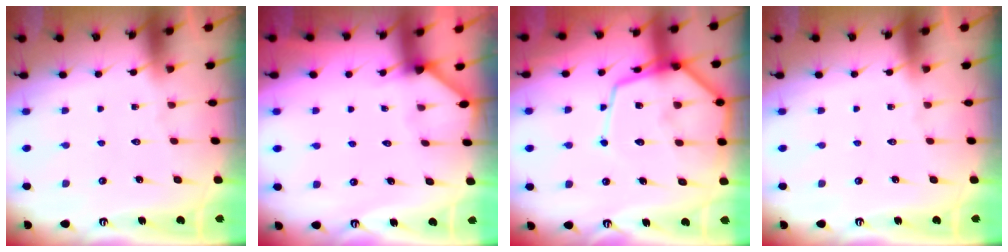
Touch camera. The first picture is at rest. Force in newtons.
{"total": 2.3, "press": 2.3, "slide": 0.3}
{"total": 15.8, "press": 15.7, "slide": 1.5}
{"total": 0.0}